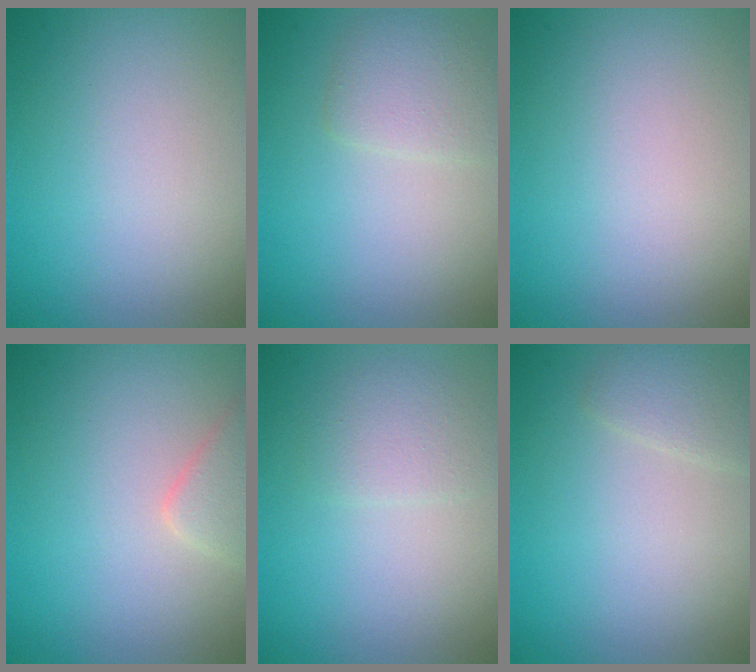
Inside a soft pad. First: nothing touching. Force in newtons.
{"total": 2.4, "press": 2.4, "slide": 0.0}
{"total": 0.0}
{"total": 2.1, "press": 2.1, "slide": 0.2}
{"total": 1.8, "press": 1.8, "slide": 0.1}
{"total": 1.6, "press": 1.6, "slide": 0.1}